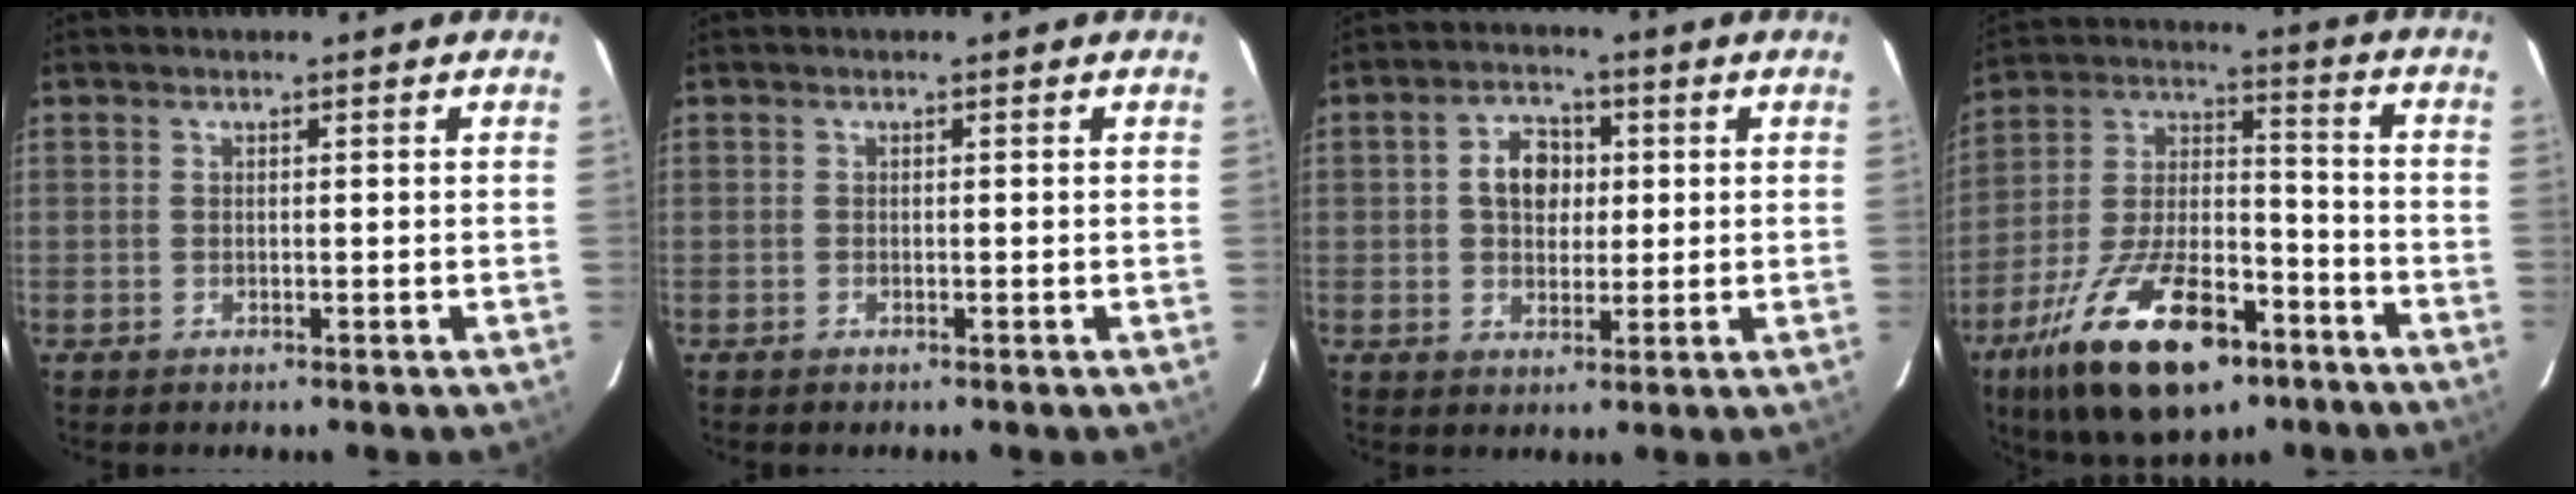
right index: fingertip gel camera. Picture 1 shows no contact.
{"total": 0.0}
{"total": 6.5, "force": [1.0, 4.9, 4.0], "torque": [-0.070, 0.021, 0.019]}
{"total": 23.4, "force": [-13.5, 10.1, 16.2], "torque": [-0.307, -0.011, -0.219]}